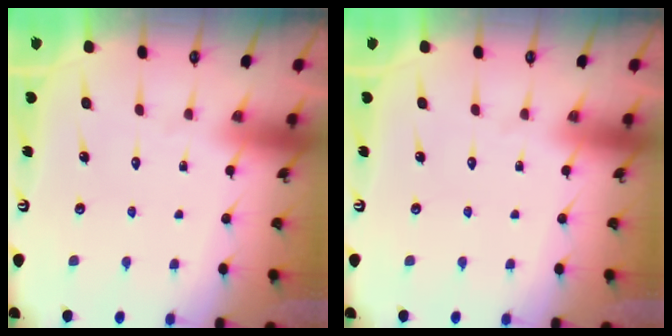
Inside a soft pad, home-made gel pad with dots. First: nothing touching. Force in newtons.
{"total": 0.0}